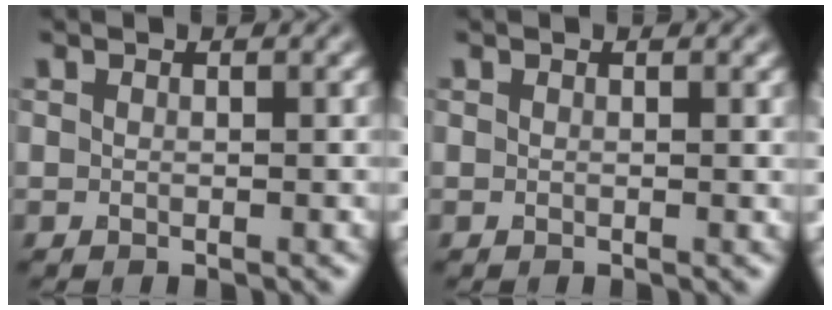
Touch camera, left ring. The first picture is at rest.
{"total": 0.0}